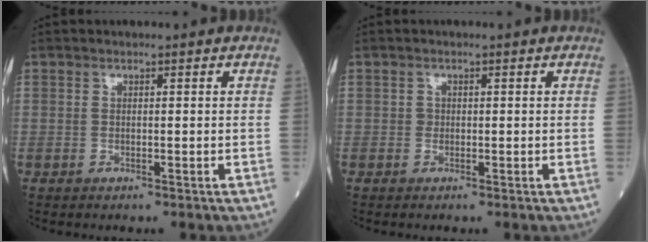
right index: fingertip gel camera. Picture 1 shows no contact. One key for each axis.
{"total": 0.9, "fx": 0.0, "fy": 0.8, "fz": 0.2, "tx": -0.001, "ty": 0.002, "tz": 0.000}